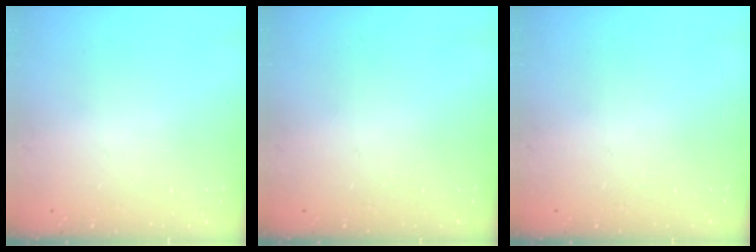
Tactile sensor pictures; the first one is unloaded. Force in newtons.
{"total": 0.0}
{"total": 0.0}